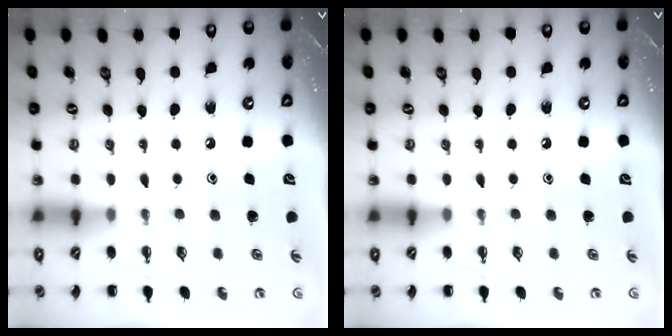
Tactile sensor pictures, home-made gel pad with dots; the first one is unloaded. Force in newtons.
{"total": 0.0}